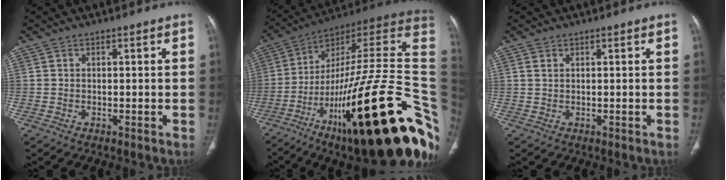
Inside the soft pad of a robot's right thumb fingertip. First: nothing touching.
{"total": 42.0, "force": [-12.2, 11.6, 38.5], "torque": [-0.471, 0.087, -0.190]}
{"total": 0.9, "force": [0.4, 0.7, 0.4], "torque": [-0.013, 0.004, 0.011]}